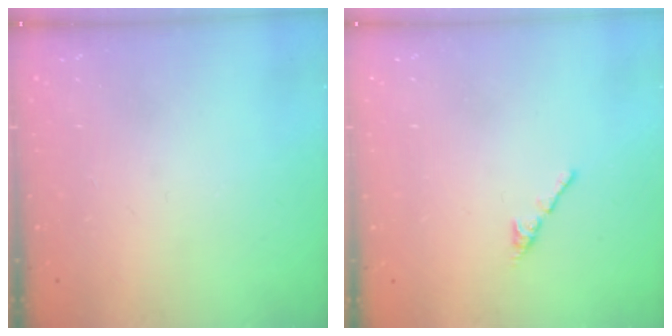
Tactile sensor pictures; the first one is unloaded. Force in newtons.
{"total": 2.7, "press": 2.7, "slide": 0.7}